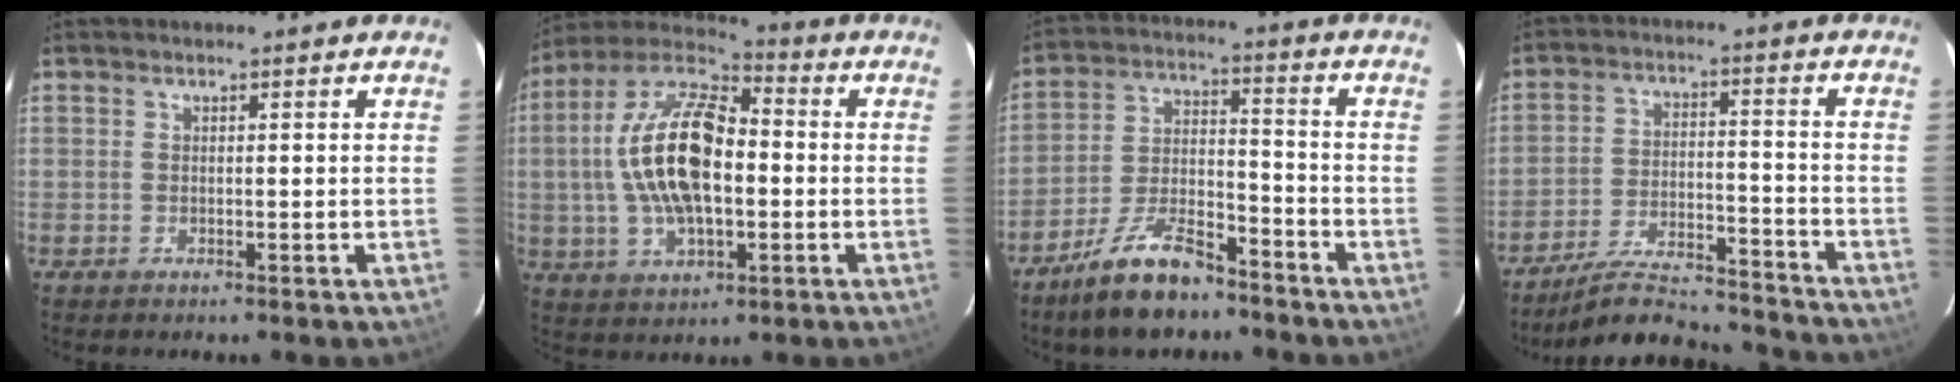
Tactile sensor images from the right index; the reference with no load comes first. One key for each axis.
{"total": 18.2, "fx": -0.4, "fy": 8.8, "fz": 15.9, "tx": -0.319, "ty": 0.013, "tz": -0.010}
{"total": 12.6, "fx": -9.6, "fy": 4.2, "fz": 6.9, "tx": -0.147, "ty": 0.006, "tz": -0.174}
{"total": 18.7, "fx": -17.3, "fy": 3.5, "fz": 6.1, "tx": -0.123, "ty": 0.004, "tz": -0.247}